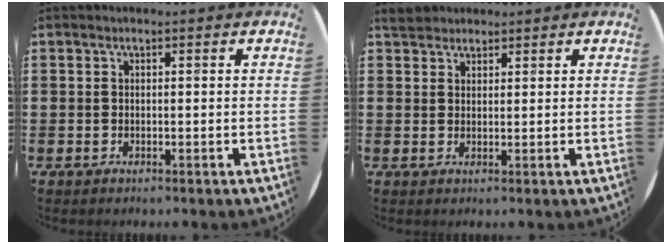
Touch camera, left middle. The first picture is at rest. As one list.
[{"total": 2.6, "force": [2.4, 1.0, 0.2], "torque": [-0.001, 0.002, 0.046]}]